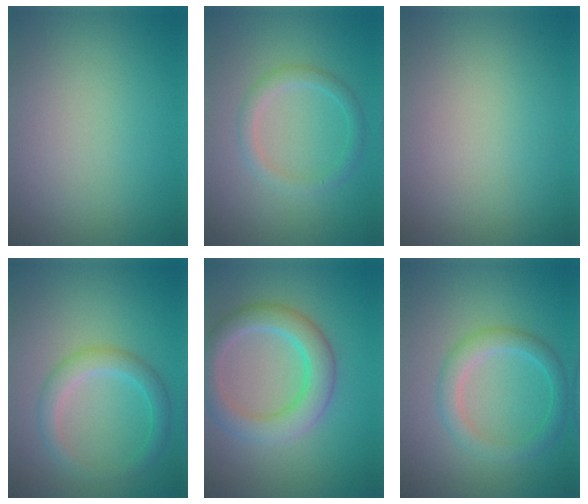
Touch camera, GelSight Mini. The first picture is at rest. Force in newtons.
{"total": 2.0, "press": 2.0, "slide": 0.1}
{"total": 0.0}
{"total": 2.9, "press": 2.8, "slide": 0.2}
{"total": 4.9, "press": 4.9, "slide": 0.1}
{"total": 3.0, "press": 3.0, "slide": 0.1}